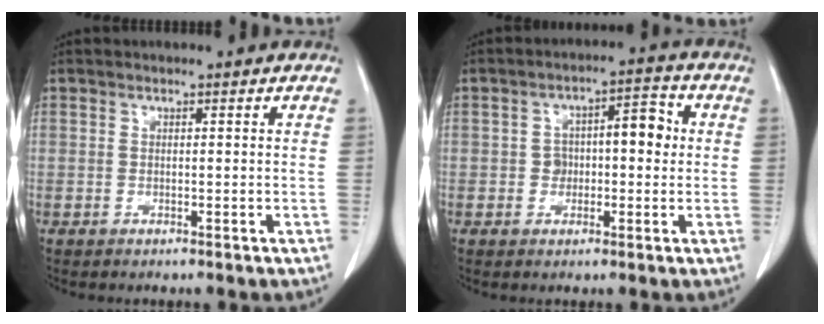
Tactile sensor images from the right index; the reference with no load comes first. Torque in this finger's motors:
{"motor_torque": [0.10, 0.05, 0.07, 0.06]}